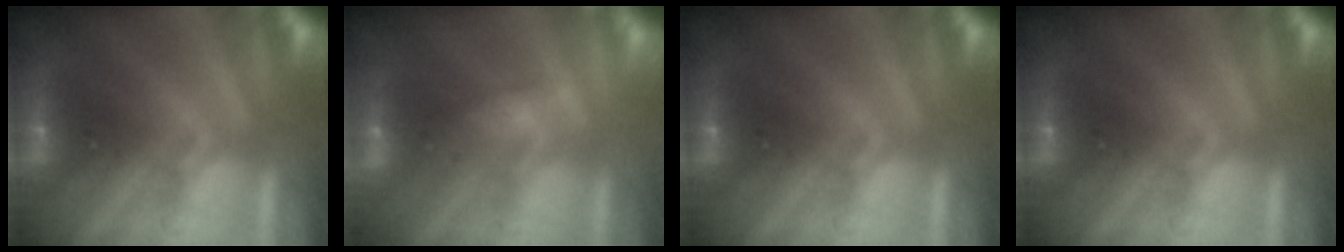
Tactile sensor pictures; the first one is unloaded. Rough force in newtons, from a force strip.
{"total": 2.7}
{"total": 0.0}
{"total": 0.0}